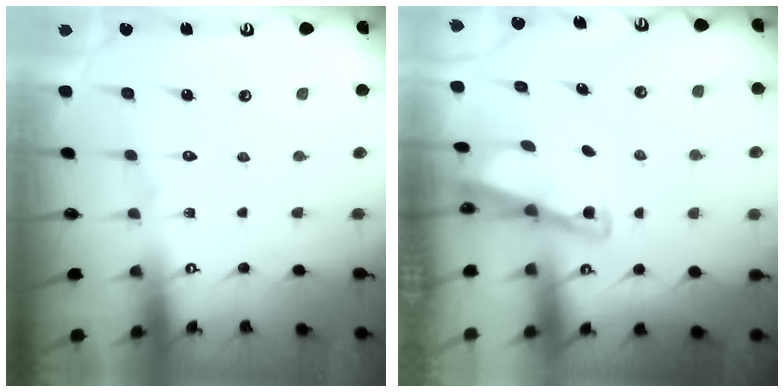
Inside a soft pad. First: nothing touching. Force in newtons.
{"total": 2.9, "press": 2.9, "slide": 0.4}